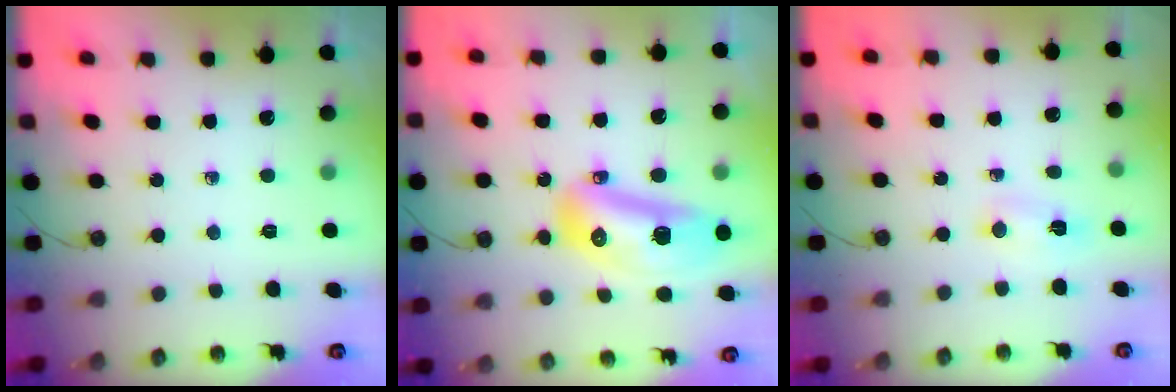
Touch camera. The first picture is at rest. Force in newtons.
{"total": 15.9, "press": 15.8, "slide": 2.0}
{"total": 16.7, "press": 5.5, "slide": 15.8}